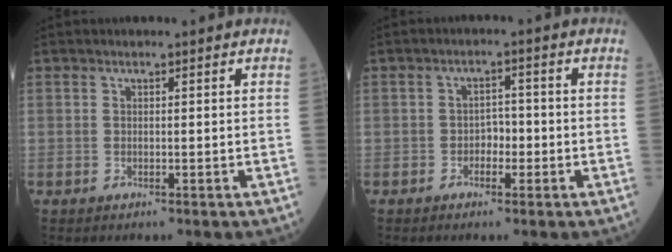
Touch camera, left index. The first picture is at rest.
{"total": 2.6, "force": [-1.2, 1.6, 1.7], "torque": [-0.021, 0.005, -0.025]}